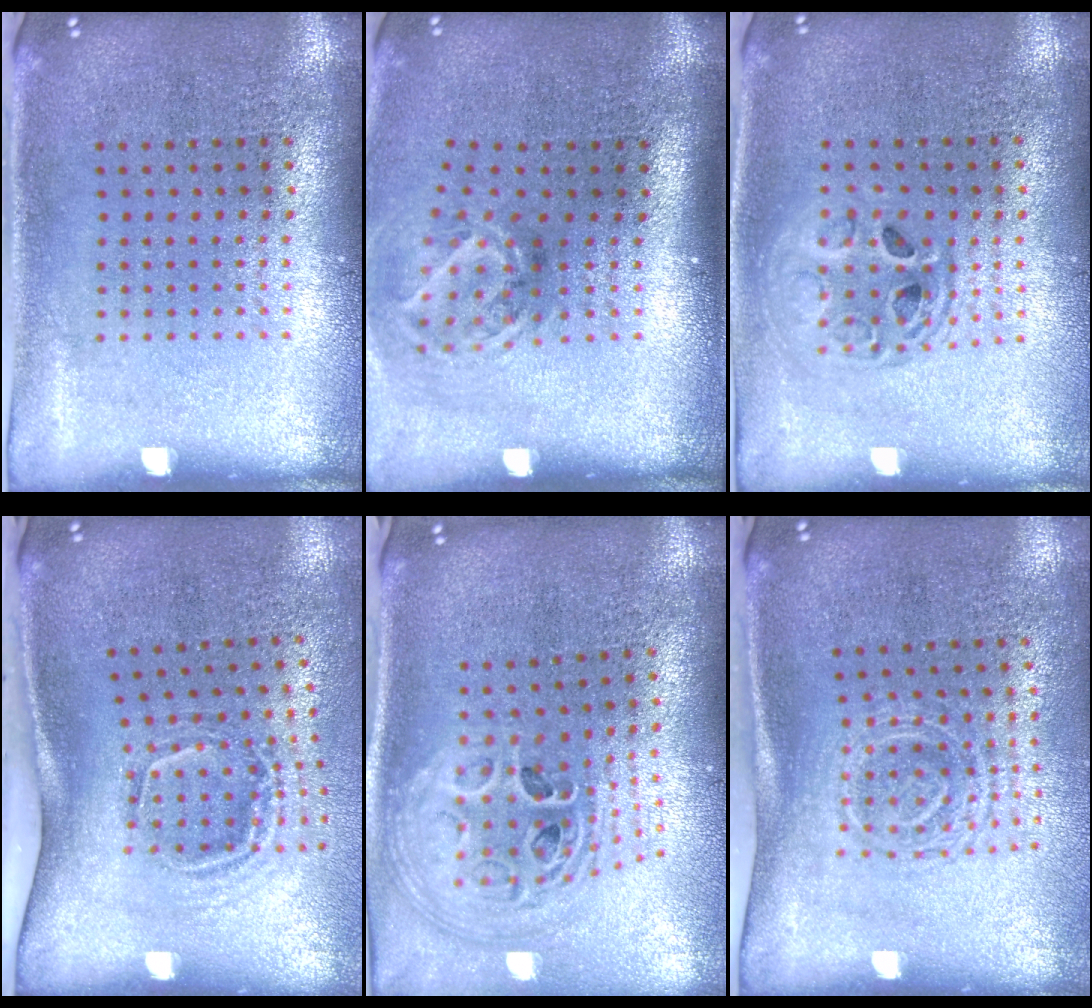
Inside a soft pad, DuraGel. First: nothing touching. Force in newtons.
{"total": 2.0, "press": 1.3, "slide": 1.5}
{"total": 1.5, "press": 1.3, "slide": 0.7}
{"total": 2.1, "press": 1.3, "slide": 1.7}
{"total": 2.9, "press": 2.1, "slide": 2.0}
{"total": 1.7, "press": 1.3, "slide": 1.1}